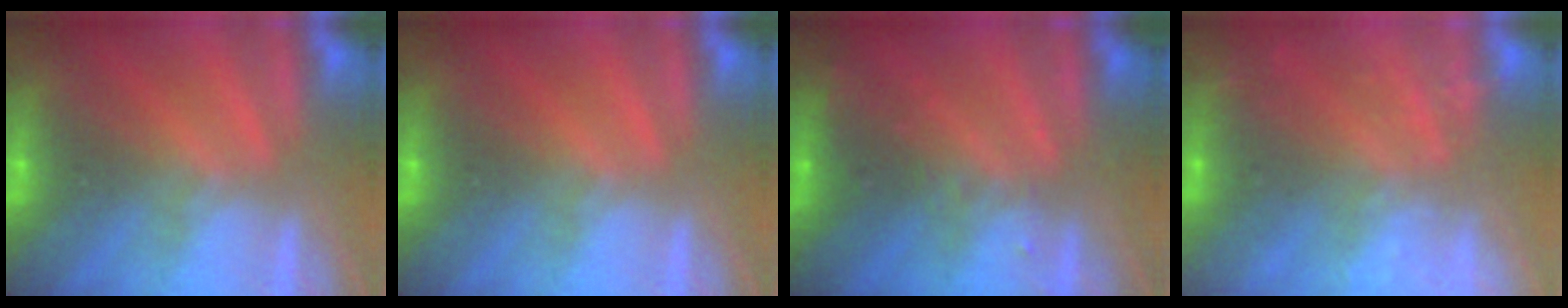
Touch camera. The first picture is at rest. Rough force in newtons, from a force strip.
{"total": 0.0}
{"total": 3.1}
{"total": 6.7}